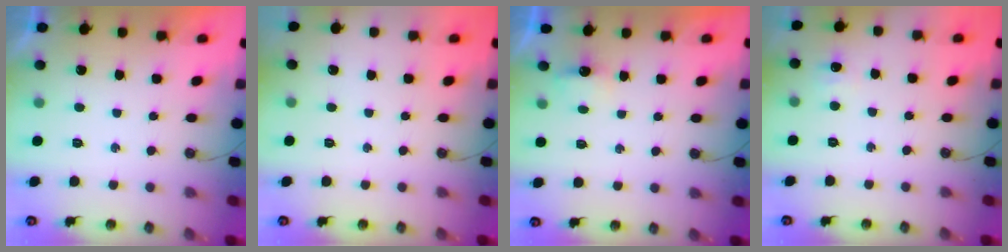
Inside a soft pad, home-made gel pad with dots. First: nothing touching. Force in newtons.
{"total": 0.0}
{"total": 2.6, "press": 2.6, "slide": 0.4}
{"total": 4.7, "press": 4.7, "slide": 0.3}